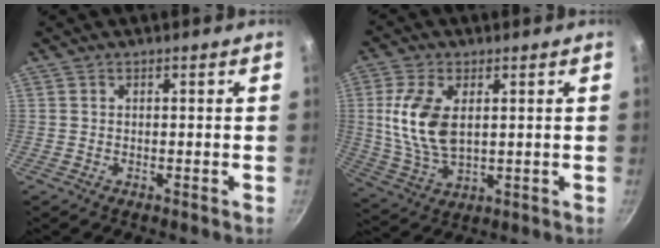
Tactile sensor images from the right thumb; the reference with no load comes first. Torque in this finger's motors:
{"motor_torque": [-0.08, 1.41, 1.10, -0.04, 0.46]}